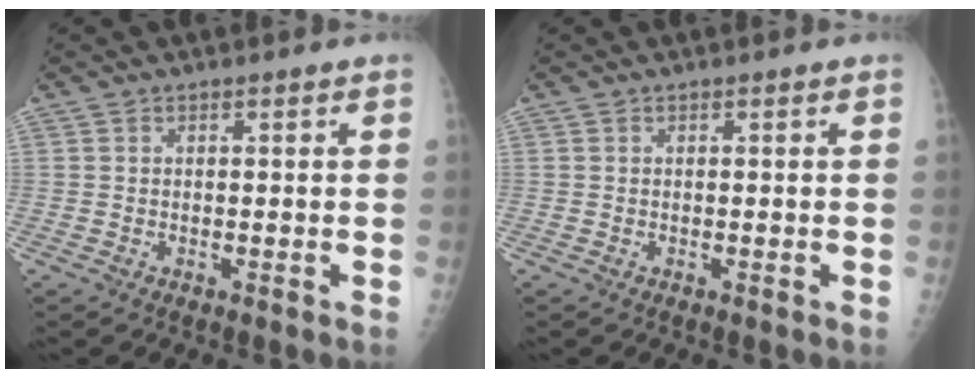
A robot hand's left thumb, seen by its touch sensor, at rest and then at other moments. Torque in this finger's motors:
{"motor_torque": [0.00, 0.00, -0.17, -0.05, 0.00]}